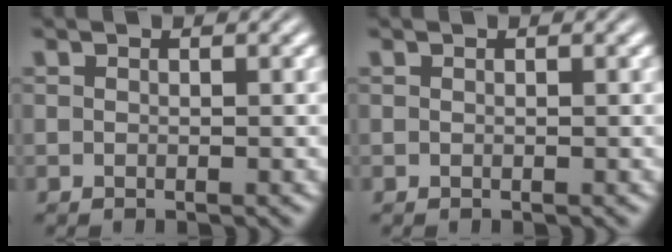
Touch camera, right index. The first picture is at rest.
{"total": 0.0}